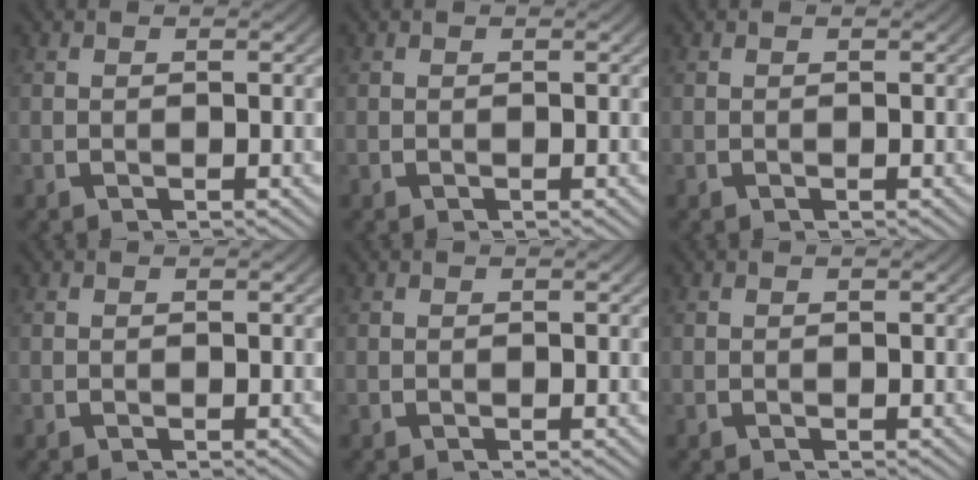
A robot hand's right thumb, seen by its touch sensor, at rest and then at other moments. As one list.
[{"total": 0.0}, {"total": 0.0}, {"total": 0.0}, {"total": 0.0}, {"total": 0.0}]